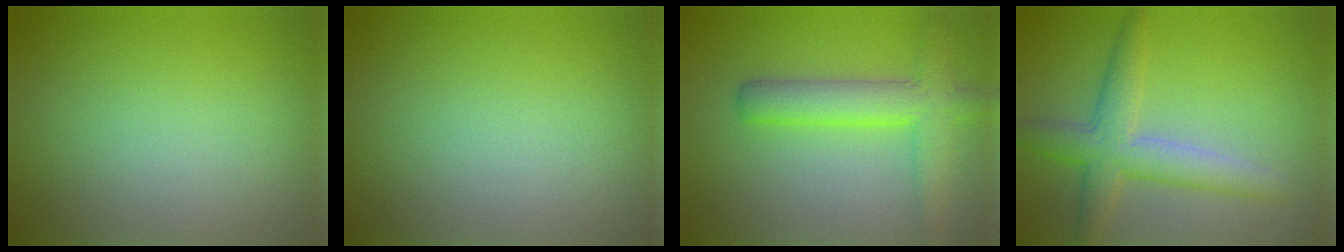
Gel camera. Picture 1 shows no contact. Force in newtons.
{"total": 0.0}
{"total": 4.6, "press": 4.6, "slide": 0.2}
{"total": 4.7, "press": 4.7, "slide": 0.4}